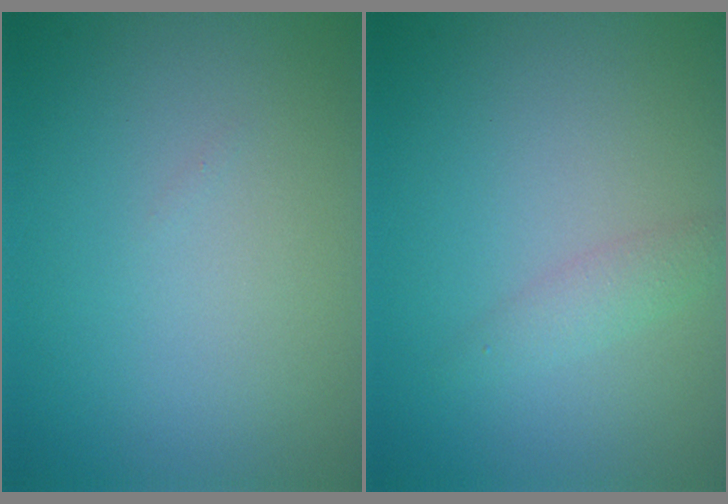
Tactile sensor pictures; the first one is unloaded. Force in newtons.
{"total": 1.4, "press": 1.4, "slide": 0.1}